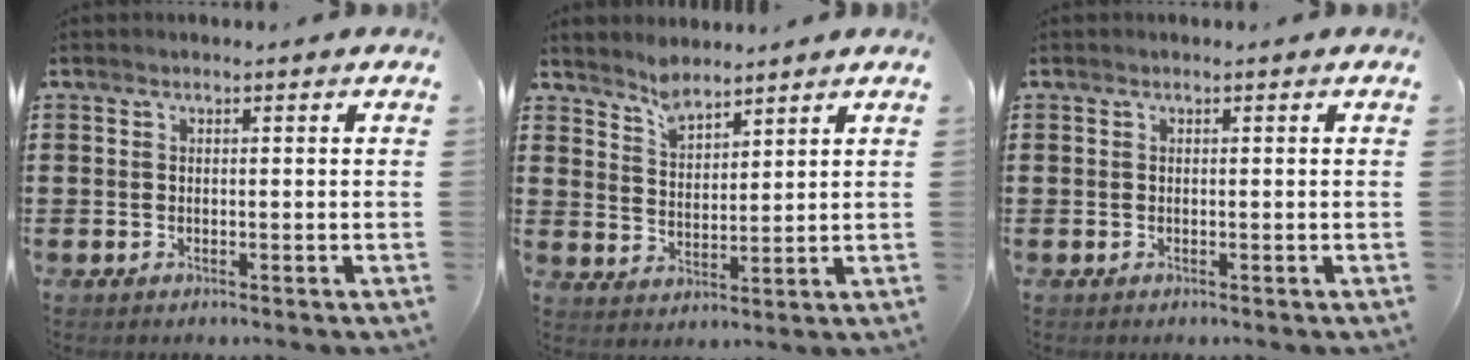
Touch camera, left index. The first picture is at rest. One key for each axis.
{"total": 4.1, "fx": 3.9, "fy": 1.1, "fz": 0.2, "tx": -0.019, "ty": -0.008, "tz": 0.076}
{"total": 0.0}